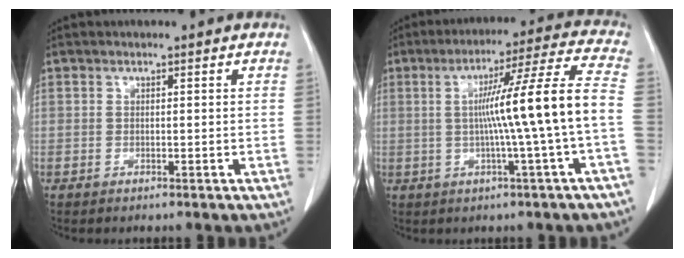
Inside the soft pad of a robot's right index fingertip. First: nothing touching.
{"total": 13.2, "force": [-1.1, -2.2, 12.9], "torque": [-0.197, 0.013, -0.016]}